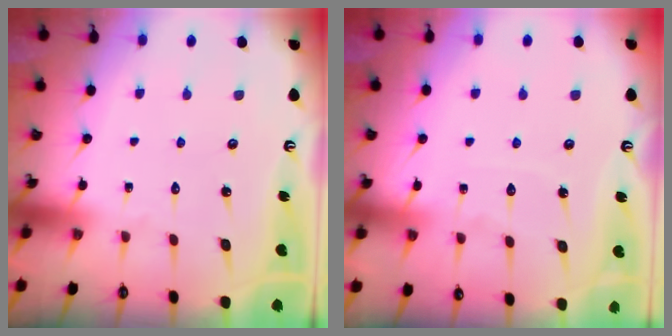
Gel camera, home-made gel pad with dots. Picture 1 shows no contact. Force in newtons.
{"total": 6.3, "press": 6.3, "slide": 0.5}